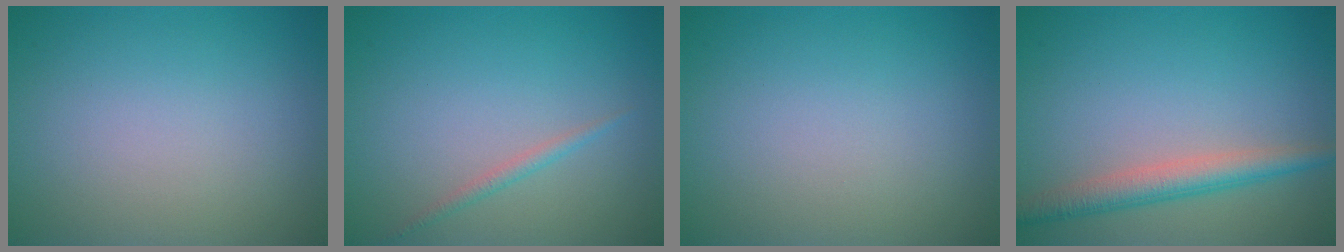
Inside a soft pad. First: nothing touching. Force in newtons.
{"total": 1.0, "press": 1.0, "slide": 0.1}
{"total": 0.0}
{"total": 3.5, "press": 3.5, "slide": 0.1}